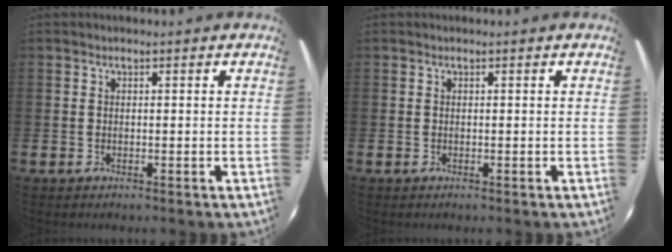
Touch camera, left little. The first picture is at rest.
{"total": 0.0}